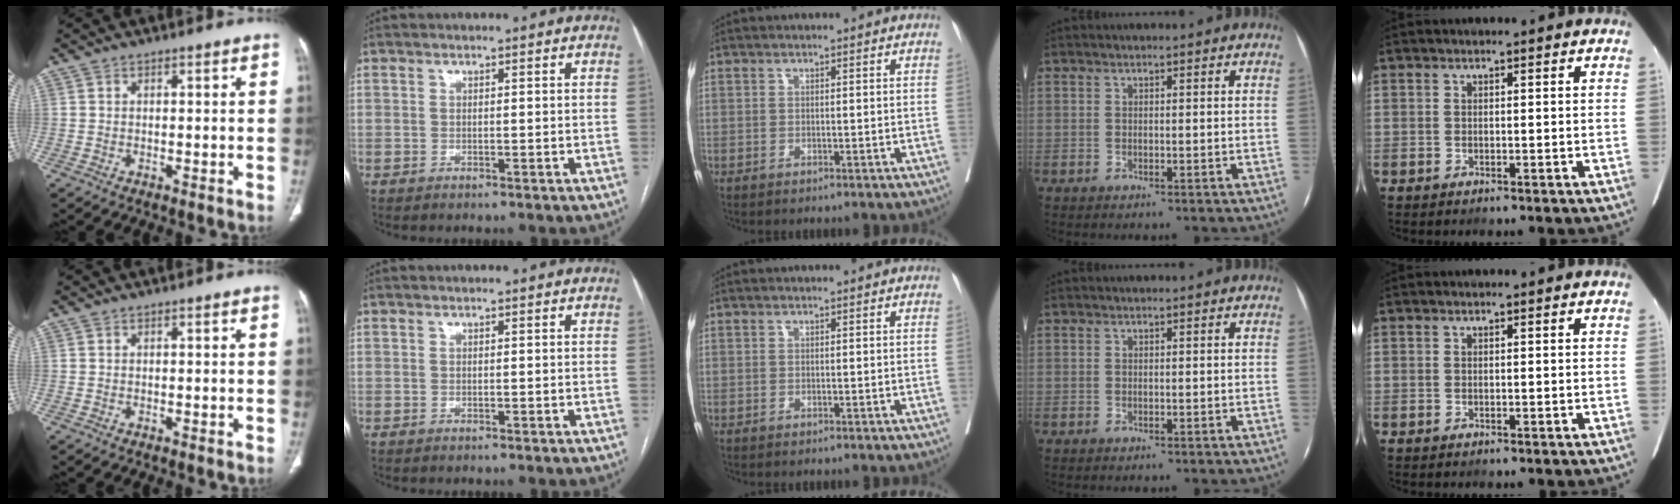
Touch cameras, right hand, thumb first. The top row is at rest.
{}